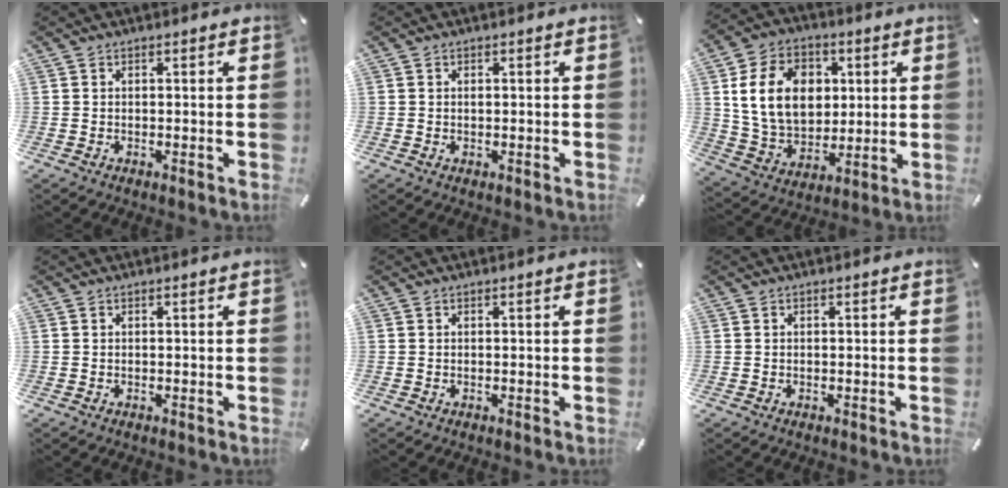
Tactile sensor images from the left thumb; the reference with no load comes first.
{"total": 0.7, "force": [0.1, 0.5, 0.4], "torque": [-0.010, -0.001, 0.002]}
{"total": 15.4, "force": [3.2, 12.1, 9.0], "torque": [-0.177, 0.006, 0.059]}
{"total": 0.0}
{"total": 0.0}
{"total": 0.0}